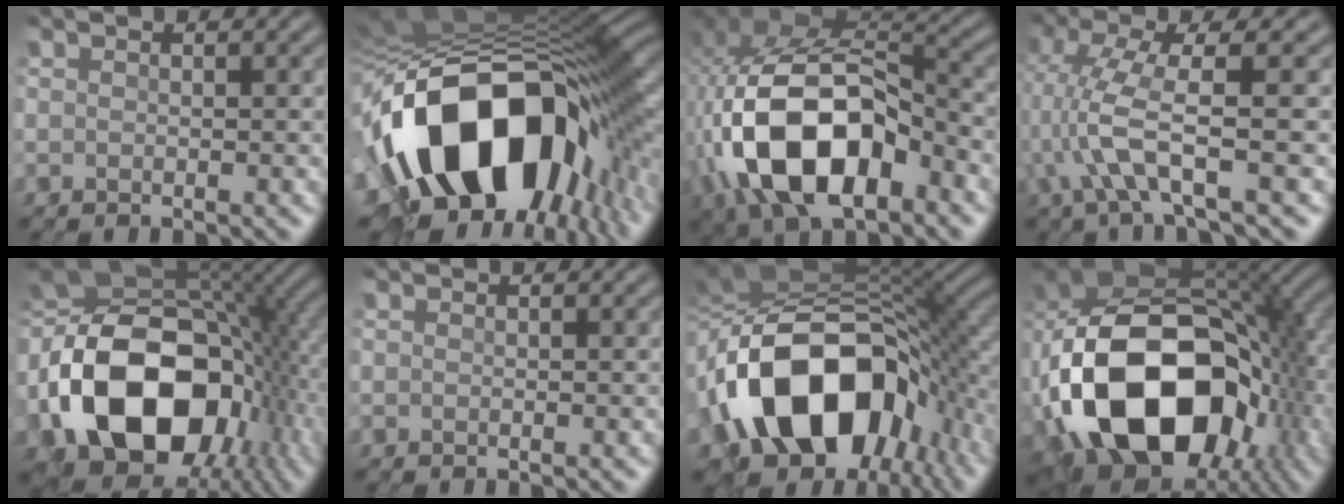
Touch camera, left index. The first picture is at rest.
{"total": 17.9, "force": [-5.4, 11.1, 12.9], "torque": [-0.237, -0.029, -0.071]}
{"total": 13.3, "force": [-4.2, 7.1, 10.4], "torque": [-0.215, -0.001, -0.081]}
{"total": 5.0, "force": [-0.4, 0.2, 5.0], "torque": [-0.127, 0.008, -0.005]}
{"total": 19.4, "force": [-3.9, 12.9, 13.9], "torque": [-0.302, -0.020, -0.052]}
{"total": 0.0}
{"total": 17.7, "force": [-3.2, 11.4, 13.1], "torque": [-0.255, -0.007, -0.050]}
{"total": 18.6, "force": [-4.9, 11.9, 13.4], "torque": [-0.254, -0.019, -0.082]}